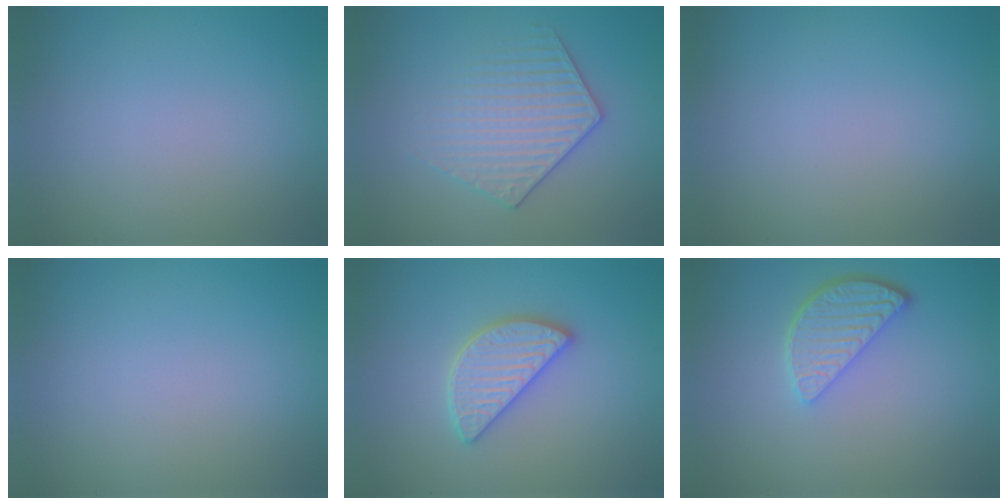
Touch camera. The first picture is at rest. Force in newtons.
{"total": 3.5, "press": 3.4, "slide": 0.7}
{"total": 0.0}
{"total": 0.0}
{"total": 3.3, "press": 3.3, "slide": 0.3}
{"total": 3.5, "press": 2.9, "slide": 2.0}